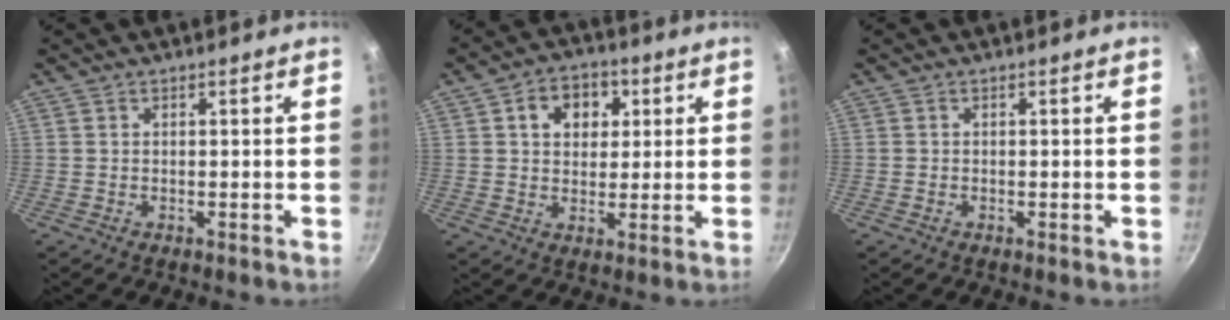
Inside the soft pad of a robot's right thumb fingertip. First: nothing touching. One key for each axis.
{"total": 8.4, "fx": 2.7, "fy": 6.5, "fz": 4.7, "tx": -0.039, "ty": 0.003, "tz": 0.033}
{"total": 0.0}